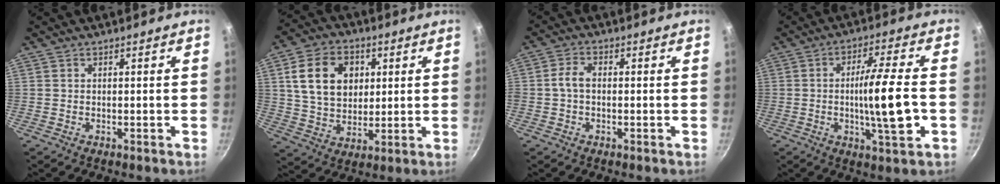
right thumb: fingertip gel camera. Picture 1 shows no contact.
{"total": 14.1, "force": [3.7, 10.5, 8.6], "torque": [-0.128, -0.001, 0.065]}
{"total": 3.3, "force": [-0.2, 2.2, 2.5], "torque": [-0.049, 0.016, -0.008]}
{"total": 12.4, "force": [-1.8, 1.6, 12.2], "torque": [-0.201, 0.011, -0.031]}